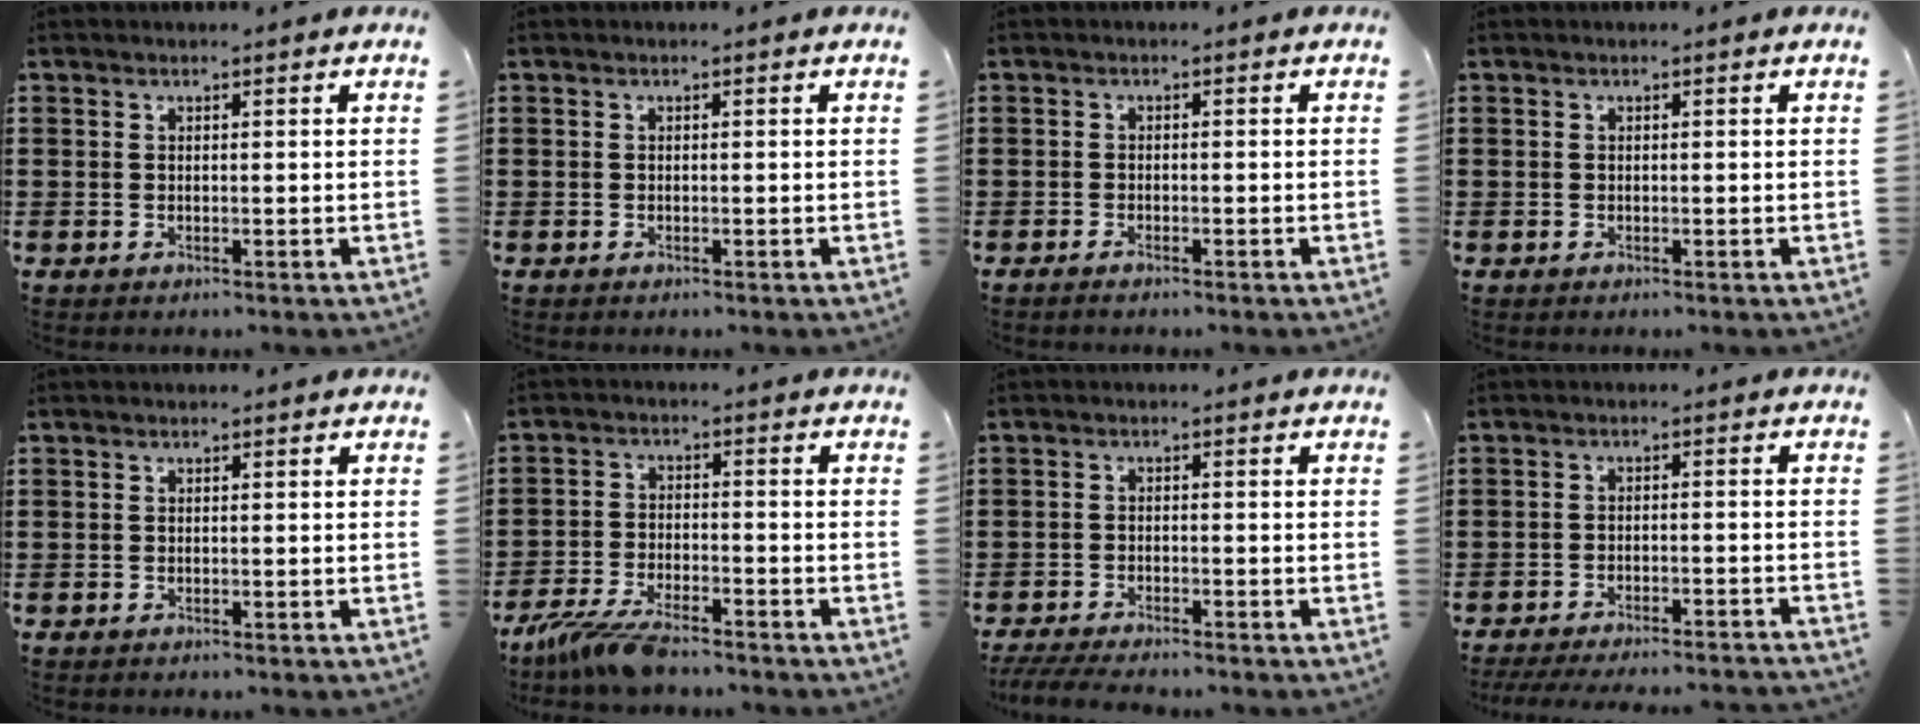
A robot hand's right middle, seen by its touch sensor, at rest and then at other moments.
{"total": 0.0}
{"total": 0.7, "force": [-0.6, 0.1, 0.4], "torque": [-0.010, -0.005, -0.011]}
{"total": 0.0}
{"total": 0.5, "force": [-0.5, 0.2, -0.1], "torque": [0.002, 0.001, -0.012]}
{"total": 6.7, "force": [-5.6, 1.3, 3.6], "torque": [-0.088, -0.009, -0.108]}
{"total": 3.7, "force": [-3.5, 0.4, 0.9], "torque": [-0.021, -0.005, -0.074]}
{"total": 4.1, "force": [-4.0, -0.1, 0.9], "torque": [-0.020, -0.006, -0.083]}